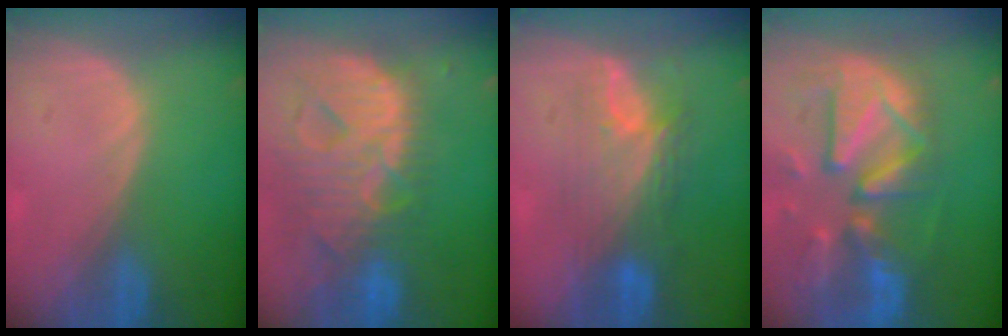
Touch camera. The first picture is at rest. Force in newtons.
{"total": 13.5, "press": 11.5, "slide": 7.1}
{"total": 7.4, "press": 7.2, "slide": 1.4}
{"total": 12.9, "press": 11.3, "slide": 6.4}